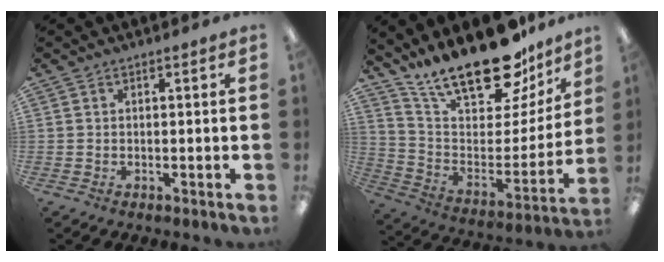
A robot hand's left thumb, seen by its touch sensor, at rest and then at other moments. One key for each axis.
{"total": 23.4, "fx": 18.8, "fy": 8.0, "fz": 11.4, "tx": -0.175, "ty": -0.137, "tz": 0.324}